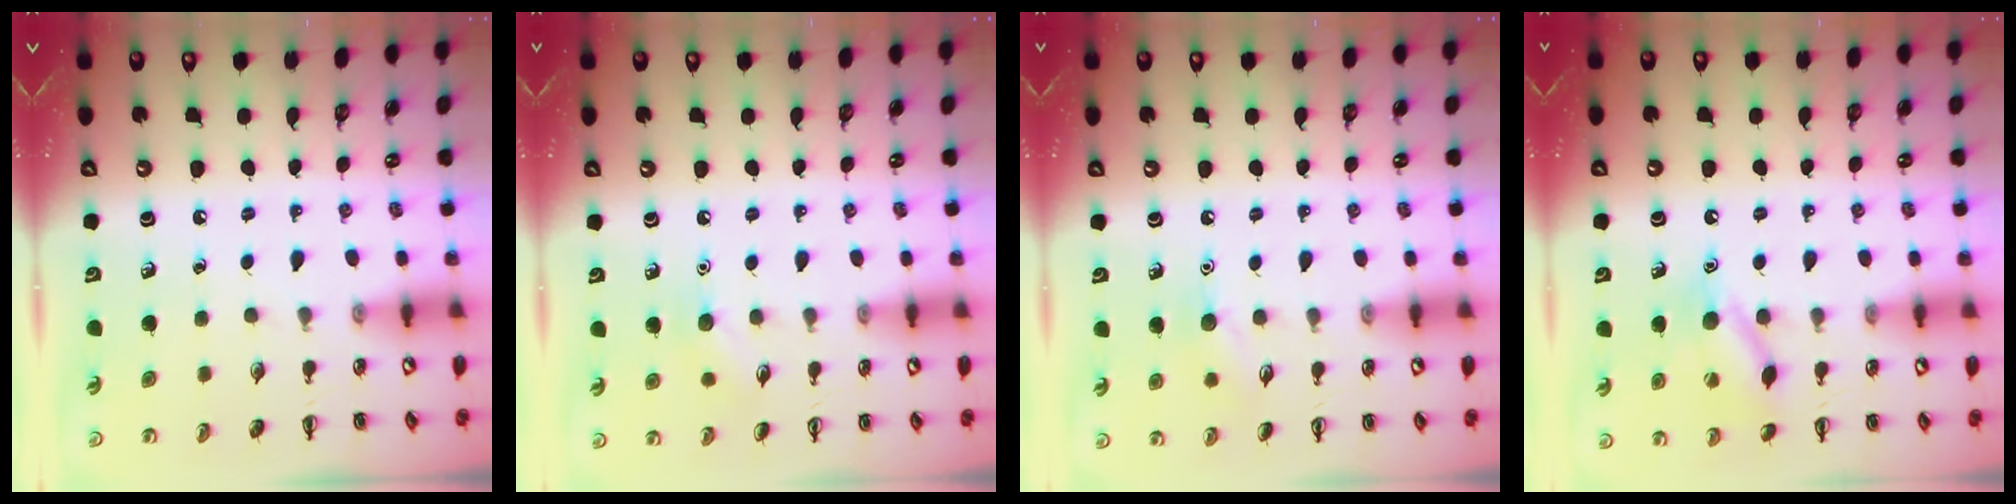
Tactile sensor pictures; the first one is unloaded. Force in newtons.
{"total": 6.8, "press": 6.7, "slide": 1.4}
{"total": 6.8, "press": 6.6, "slide": 1.7}
{"total": 11.5, "press": 11.4, "slide": 1.6}